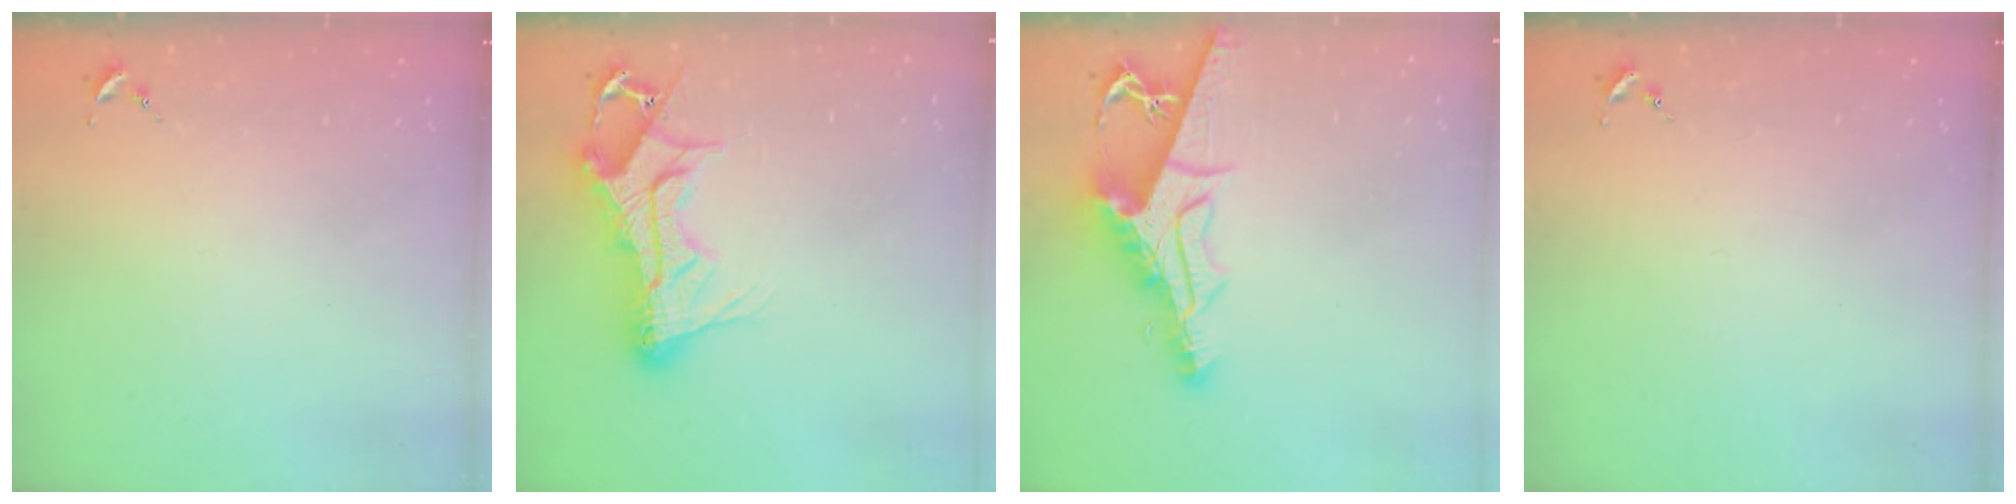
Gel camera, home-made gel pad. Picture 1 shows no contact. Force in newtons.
{"total": 16.4, "press": 16.3, "slide": 1.3}
{"total": 12.0, "press": 12.0, "slide": 1.2}
{"total": 0.0}